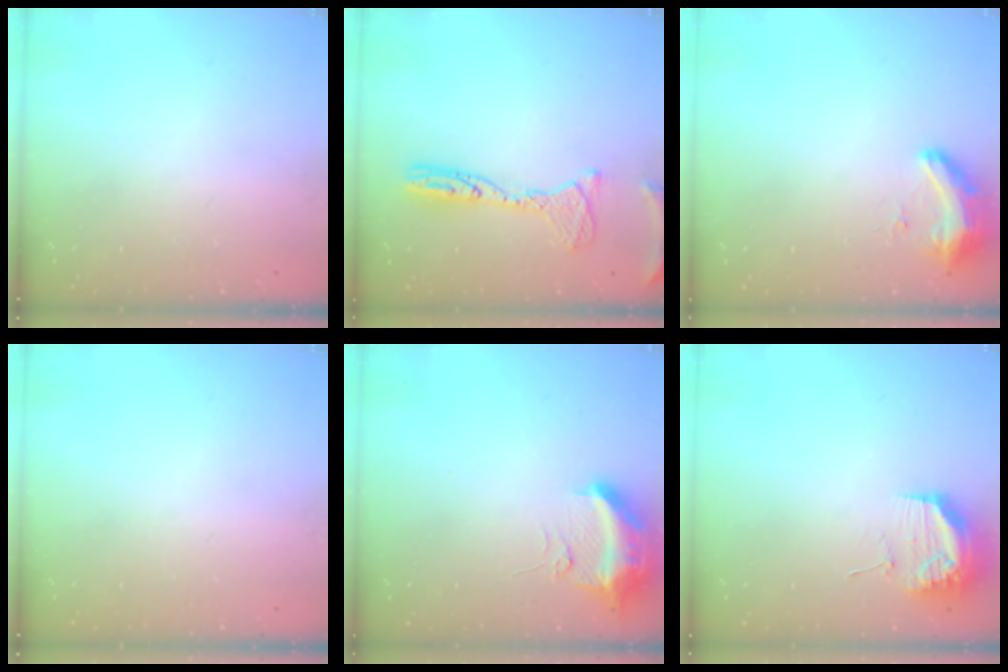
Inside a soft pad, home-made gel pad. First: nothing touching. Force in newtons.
{"total": 13.7, "press": 13.7, "slide": 1.3}
{"total": 10.2, "press": 9.3, "slide": 4.2}
{"total": 0.0}
{"total": 12.3, "press": 10.8, "slide": 5.9}
{"total": 17.9, "press": 13.8, "slide": 11.4}